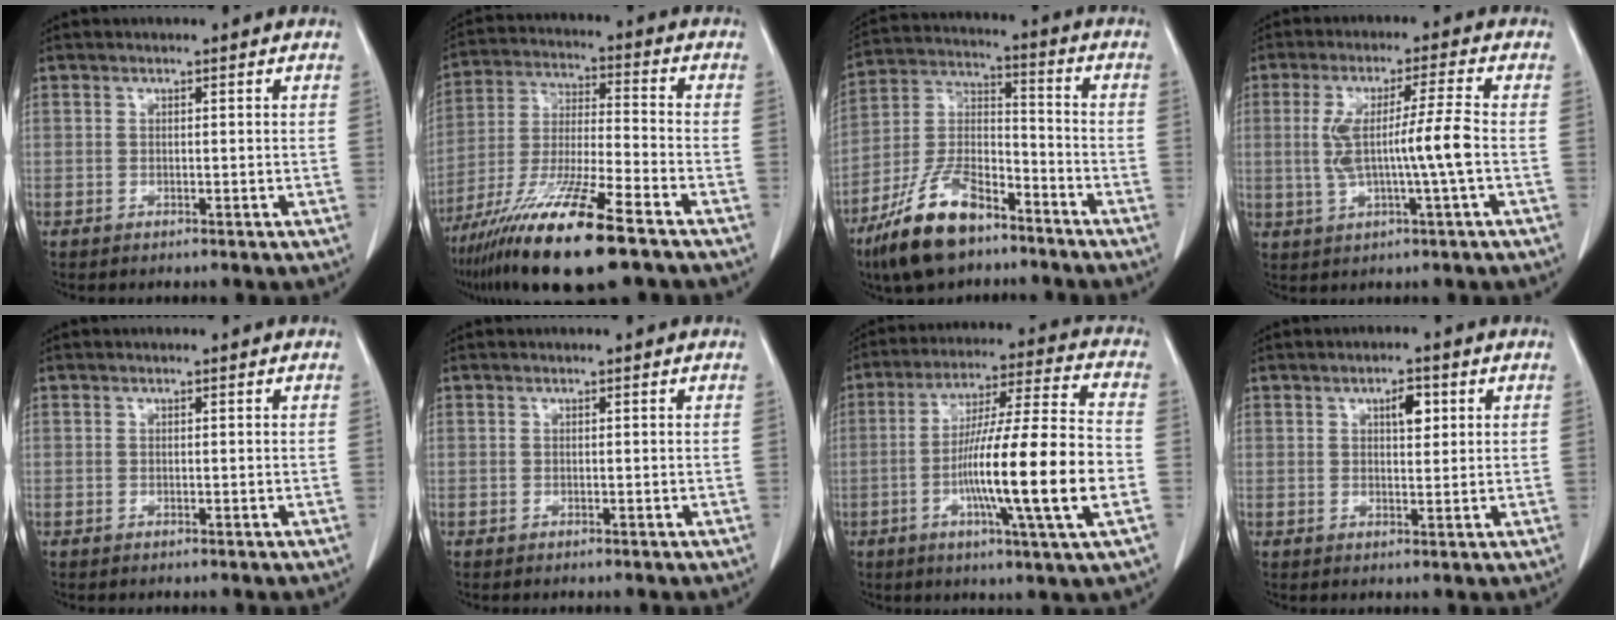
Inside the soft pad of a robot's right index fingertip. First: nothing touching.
{"total": 17.0, "force": [-10.9, 1.2, 13.0], "torque": [-0.260, -0.046, -0.201]}
{"total": 14.3, "force": [-9.9, 5.3, 9.0], "torque": [-0.185, 0.000, -0.187]}
{"total": 8.9, "force": [-0.6, -0.5, 8.9], "torque": [-0.173, 0.007, -0.007]}
{"total": 0.0}
{"total": 0.0}
{"total": 19.8, "force": [-4.5, 0.1, 19.2], "torque": [-0.312, -0.002, -0.077]}
{"total": 3.3, "force": [1.3, 1.3, 2.7], "torque": [-0.044, 0.001, 0.020]}